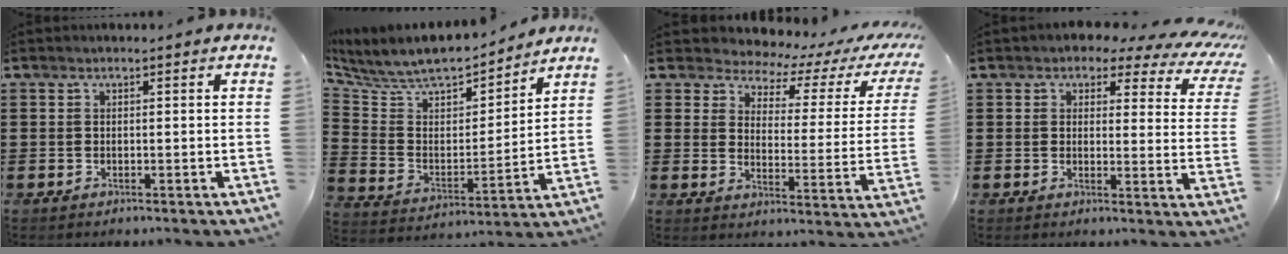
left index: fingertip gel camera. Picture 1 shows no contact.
{"total": 7.6, "force": [7.0, 2.2, 1.8], "torque": [-0.074, -0.052, 0.120]}
{"total": 3.7, "force": [3.3, 1.6, 0.9], "torque": [-0.034, -0.029, 0.048]}
{"total": 3.6, "force": [2.6, 1.9, 1.6], "torque": [-0.032, -0.014, 0.039]}